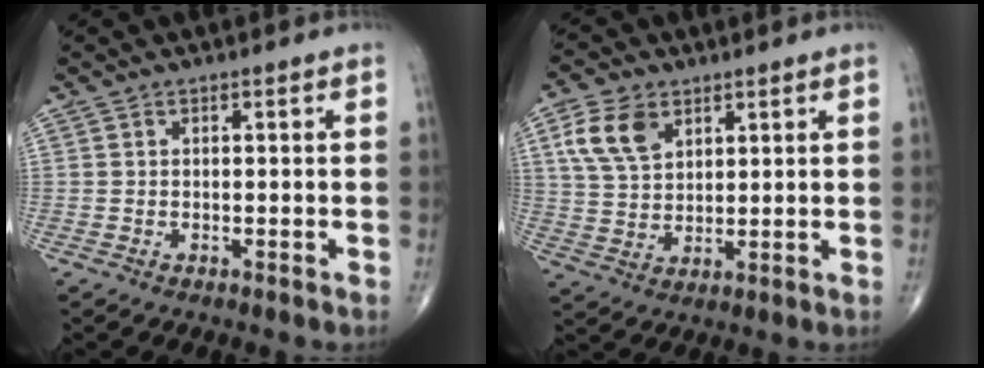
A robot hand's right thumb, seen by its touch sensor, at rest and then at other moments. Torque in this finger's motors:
{"motor_torque": [-0.94, 1.22, 0.80, 0.45, 0.08]}